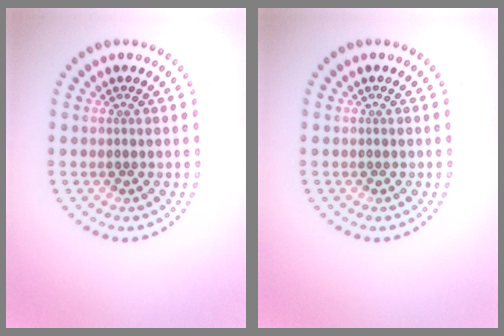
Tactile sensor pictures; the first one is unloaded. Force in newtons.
{"total": 0.0}